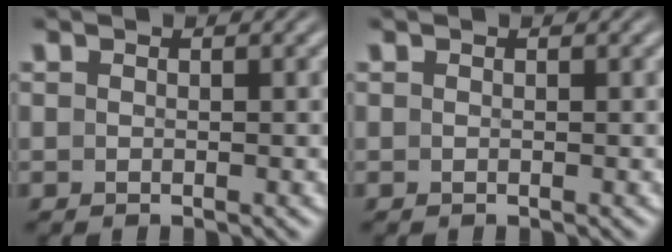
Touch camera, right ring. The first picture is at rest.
{"total": 0.0}